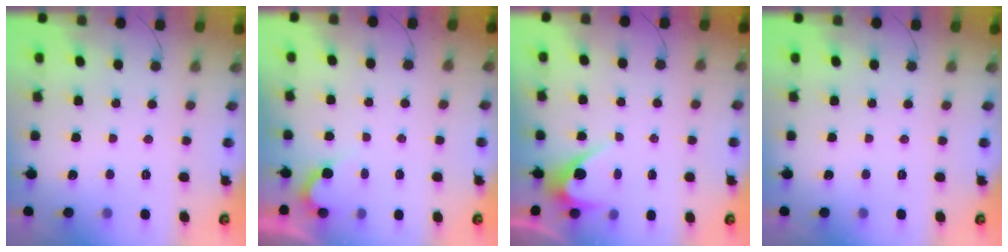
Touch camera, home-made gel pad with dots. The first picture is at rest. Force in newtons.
{"total": 2.3, "press": 2.3, "slide": 0.1}
{"total": 2.8, "press": 2.8, "slide": 0.2}
{"total": 0.0}